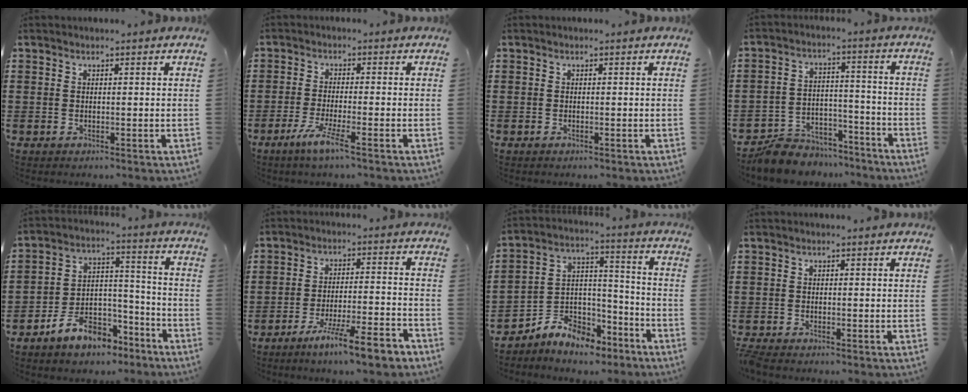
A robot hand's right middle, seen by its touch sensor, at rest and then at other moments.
{"total": 4.5, "force": [-2.9, -0.1, 3.5], "torque": [-0.078, -0.015, -0.054]}
{"total": 0.0}
{"total": 6.8, "force": [-6.6, 1.7, 0.5], "torque": [-0.011, 0.023, -0.129]}
{"total": 7.0, "force": [-6.1, 2.9, 1.8], "torque": [-0.041, 0.017, -0.118]}
{"total": 7.9, "force": [-6.4, 0.0, 4.7], "torque": [-0.080, -0.006, -0.116]}
{"total": 6.9, "force": [-6.3, 2.6, 0.3], "torque": [-0.014, 0.013, -0.124]}
{"total": 1.1, "force": [-1.1, 0.1, 0.3], "torque": [-0.015, -0.005, -0.022]}